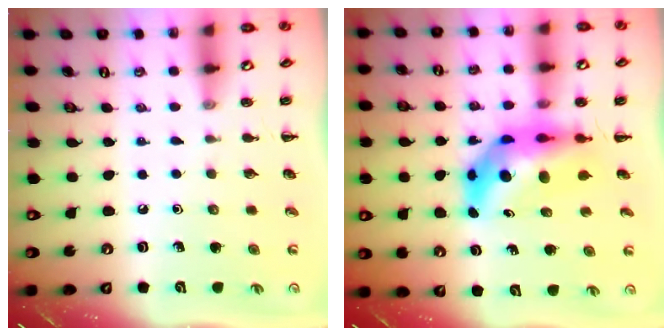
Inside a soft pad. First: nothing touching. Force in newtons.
{"total": 9.1, "press": 8.5, "slide": 3.3}